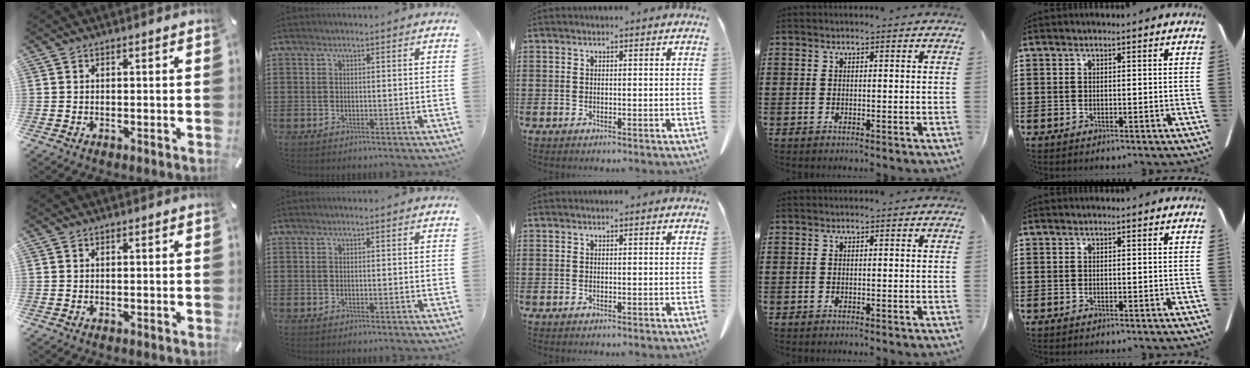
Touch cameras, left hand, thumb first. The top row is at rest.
{}